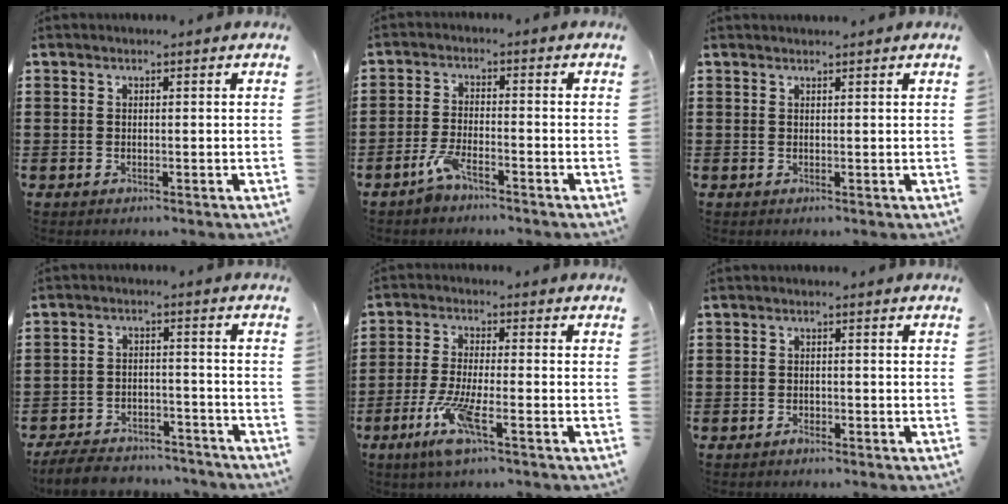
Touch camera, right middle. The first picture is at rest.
{"total": 4.1, "force": [-3.0, 1.4, 2.4], "torque": [-0.061, 0.003, -0.061]}
{"total": 0.7, "force": [0.7, 0.0, 0.0], "torque": [-0.002, -0.002, 0.013]}
{"total": 6.0, "force": [-5.8, 1.0, 1.4], "torque": [-0.029, 0.009, -0.114]}
{"total": 7.5, "force": [-3.6, 1.5, 6.4], "torque": [-0.134, -0.008, -0.067]}
{"total": 1.0, "force": [-0.8, 0.4, 0.4], "torque": [-0.010, -0.001, -0.017]}